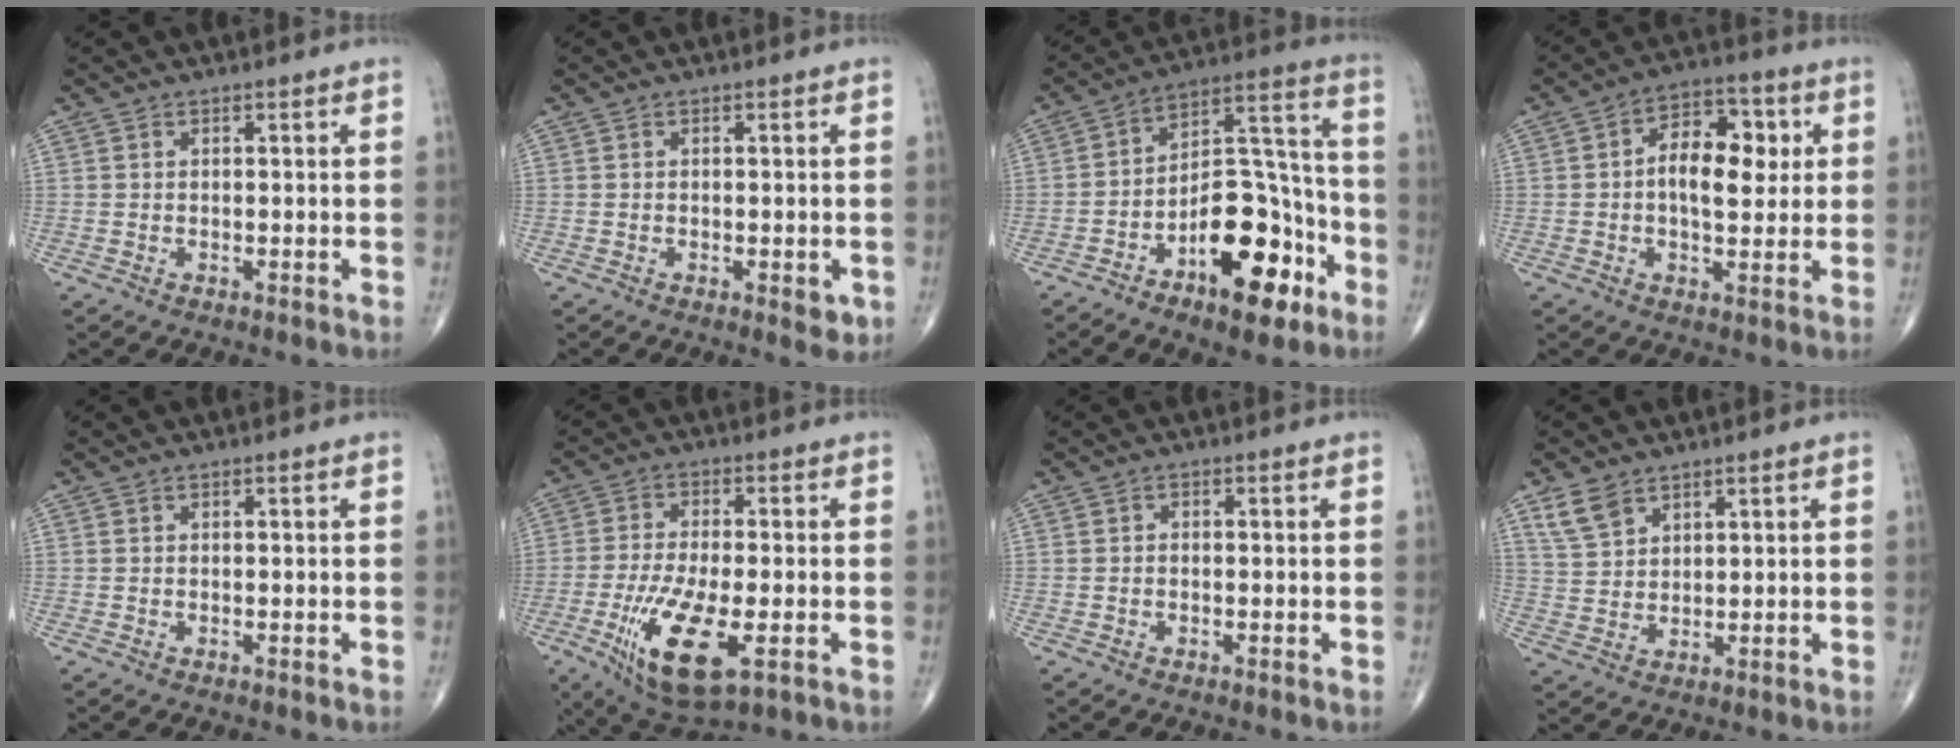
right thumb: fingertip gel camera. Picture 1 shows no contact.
{"total": 2.6, "force": [-0.8, 1.1, 2.3], "torque": [-0.019, -0.004, -0.008]}
{"total": 19.4, "force": [-9.1, 9.1, 14.6], "torque": [-0.186, 0.077, -0.137]}
{"total": 11.3, "force": [1.4, 6.5, 9.1], "torque": [-0.117, 0.015, 0.017]}
{"total": 0.0}
{"total": 14.5, "force": [-4.9, 5.0, 12.6], "torque": [-0.250, -0.012, -0.076]}
{"total": 0.6, "force": [-0.2, 0.4, 0.3], "torque": [-0.004, 0.002, -0.008]}
{"total": 5.3, "force": [3.6, 3.1, 2.3], "torque": [-0.034, -0.014, 0.080]}